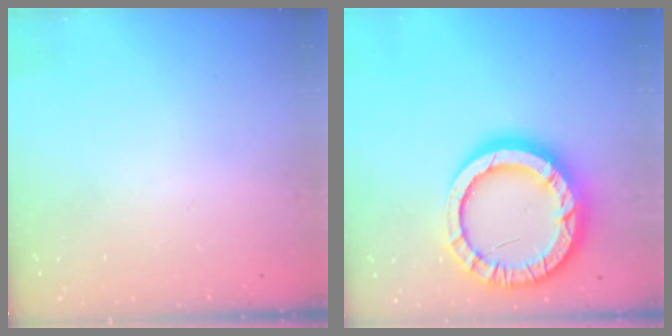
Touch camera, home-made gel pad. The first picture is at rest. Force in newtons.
{"total": 20.3, "press": 20.2, "slide": 2.0}